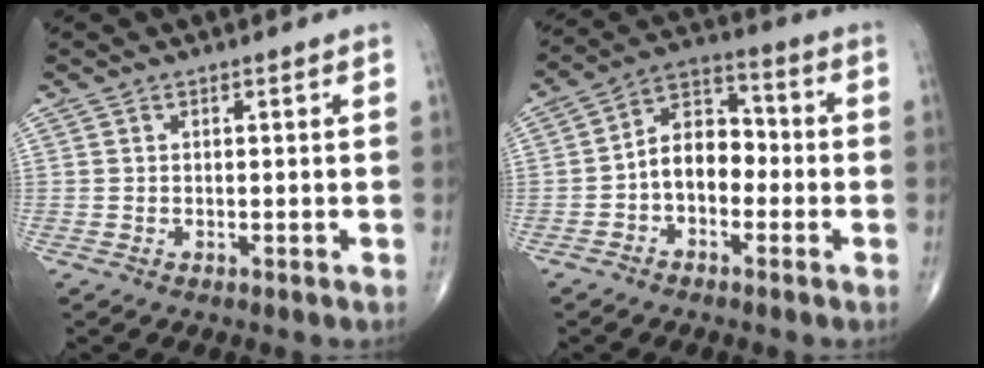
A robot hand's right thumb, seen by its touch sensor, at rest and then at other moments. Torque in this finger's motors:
{"motor_torque": [-0.58, 0.43, 0.36, -0.37, 0.19]}